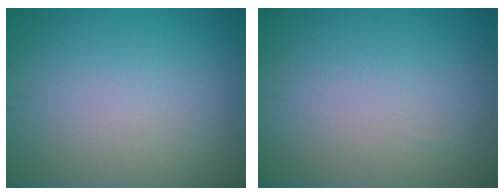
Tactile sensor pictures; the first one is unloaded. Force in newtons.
{"total": 0.0}